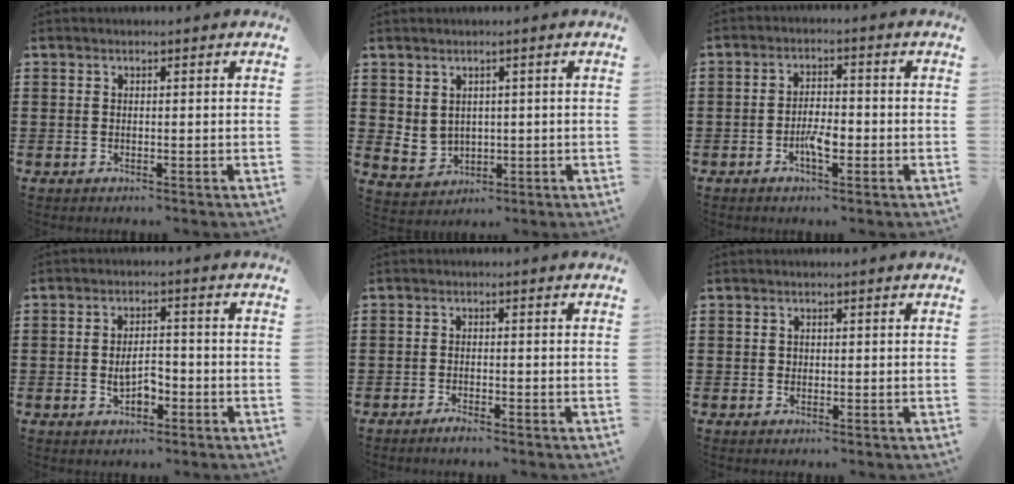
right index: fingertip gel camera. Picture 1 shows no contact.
{"total": 3.2, "force": [1.5, 2.7, 0.9], "torque": [-0.032, 0.005, 0.029]}
{"total": 4.0, "force": [-1.6, 1.5, 3.4], "torque": [-0.066, 0.004, -0.029]}
{"total": 4.2, "force": [-1.3, 2.1, 3.4], "torque": [-0.056, 0.003, -0.025]}
{"total": 1.4, "force": [-1.3, 0.0, 0.4], "torque": [-0.010, -0.003, -0.024]}
{"total": 0.6, "force": [0.2, 0.6, 0.2], "torque": [-0.005, 0.003, 0.004]}